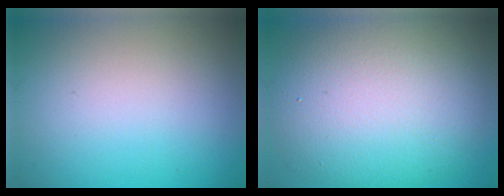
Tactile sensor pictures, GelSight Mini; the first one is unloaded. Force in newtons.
{"total": 10.8, "press": 10.8, "slide": 1.0}